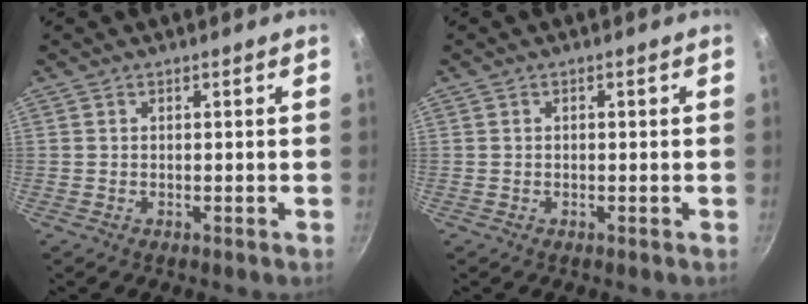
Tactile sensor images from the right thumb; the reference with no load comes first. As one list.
[{"total": 0.0}]